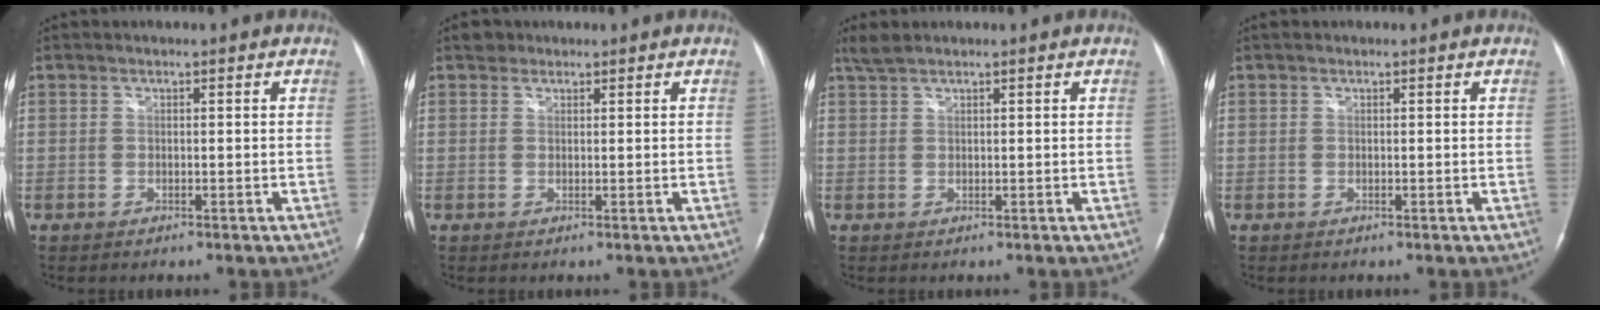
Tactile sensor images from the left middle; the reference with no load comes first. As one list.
[{"total": 1.4, "force": [1.1, 0.9, 0.1], "torque": [0.004, 0.008, 0.014]}, {"total": 2.1, "force": [1.9, 0.2, 0.9], "torque": [-0.024, 0.014, 0.043]}, {"total": 0.0}]